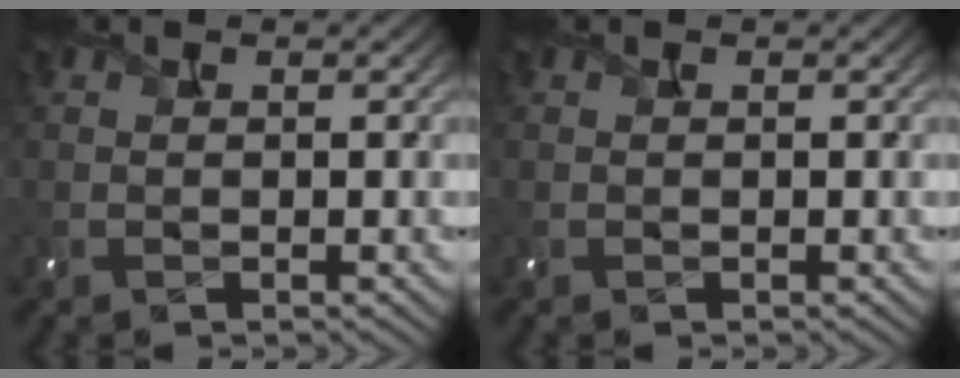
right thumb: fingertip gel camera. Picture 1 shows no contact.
{"total": 0.0}